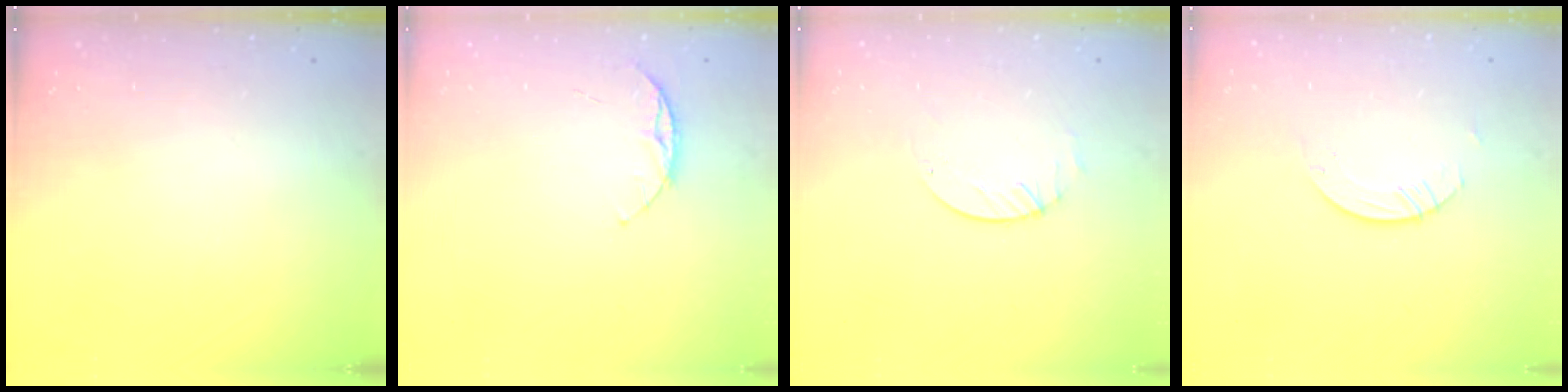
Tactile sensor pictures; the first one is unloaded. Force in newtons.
{"total": 6.0, "press": 5.9, "slide": 0.6}
{"total": 1.7, "press": 1.7, "slide": 0.2}
{"total": 2.2, "press": 2.2, "slide": 0.2}